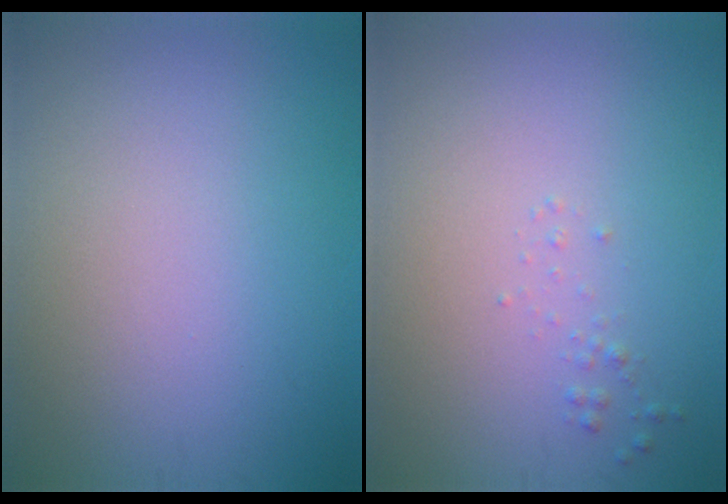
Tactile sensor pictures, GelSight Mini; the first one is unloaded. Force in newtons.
{"total": 0.6, "press": 0.6, "slide": 0.0}